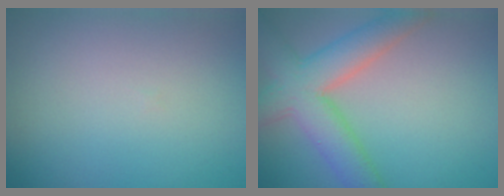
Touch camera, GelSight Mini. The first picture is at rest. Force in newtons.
{"total": 6.7, "press": 6.7, "slide": 0.3}